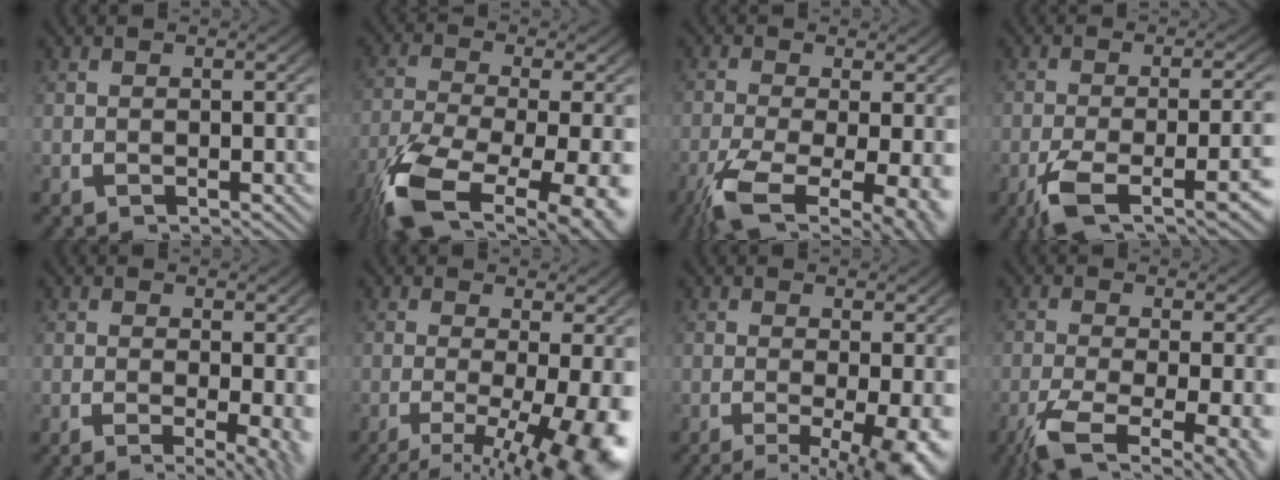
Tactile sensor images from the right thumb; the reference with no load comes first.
{"total": 13.6, "force": [-5.9, 7.0, 10.0], "torque": [-0.212, -0.055, -0.063]}
{"total": 10.1, "force": [-4.4, 4.9, 7.6], "torque": [-0.156, -0.054, -0.045]}
{"total": 8.3, "force": [-4.1, 3.6, 6.3], "torque": [-0.121, -0.026, -0.050]}
{"total": 4.4, "force": [-1.7, 1.7, 3.7], "torque": [-0.049, -0.026, -0.019]}
{"total": 10.0, "force": [-3.0, 4.7, 8.3], "torque": [-0.123, -0.039, -0.033]}
{"total": 8.0, "force": [-4.2, 3.2, 6.0], "torque": [-0.085, -0.037, -0.051]}
{"total": 8.8, "force": [-4.0, 4.2, 6.6], "torque": [-0.137, -0.051, -0.039]}